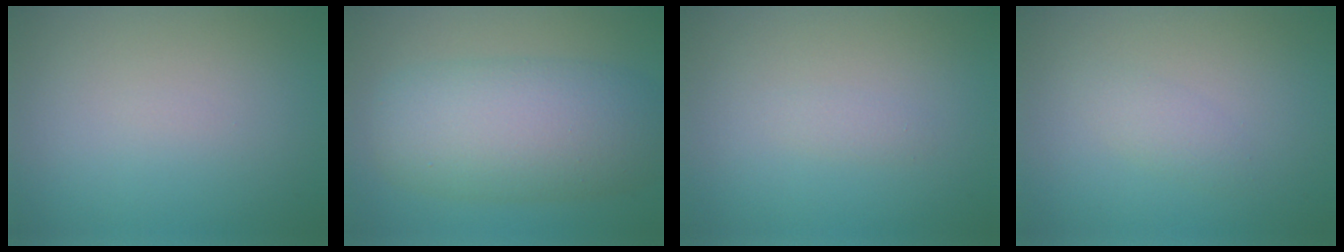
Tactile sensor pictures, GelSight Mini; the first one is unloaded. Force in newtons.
{"total": 9.1, "press": 9.1, "slide": 0.3}
{"total": 0.8, "press": 0.8, "slide": 0.0}
{"total": 1.4, "press": 1.3, "slide": 0.1}